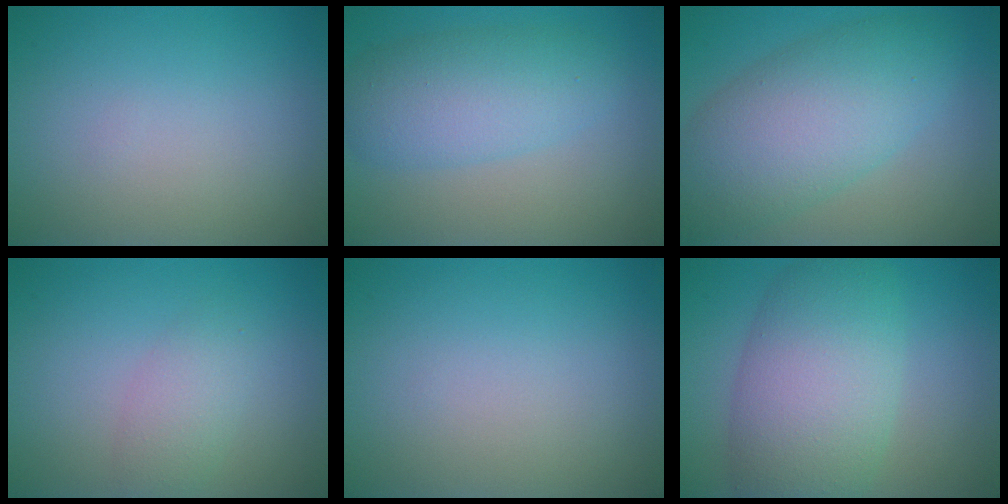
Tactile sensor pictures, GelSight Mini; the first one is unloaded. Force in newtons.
{"total": 5.2, "press": 5.2, "slide": 0.1}
{"total": 8.1, "press": 8.1, "slide": 0.1}
{"total": 2.3, "press": 2.3, "slide": 0.1}
{"total": 0.0}
{"total": 8.5, "press": 8.5, "slide": 0.2}